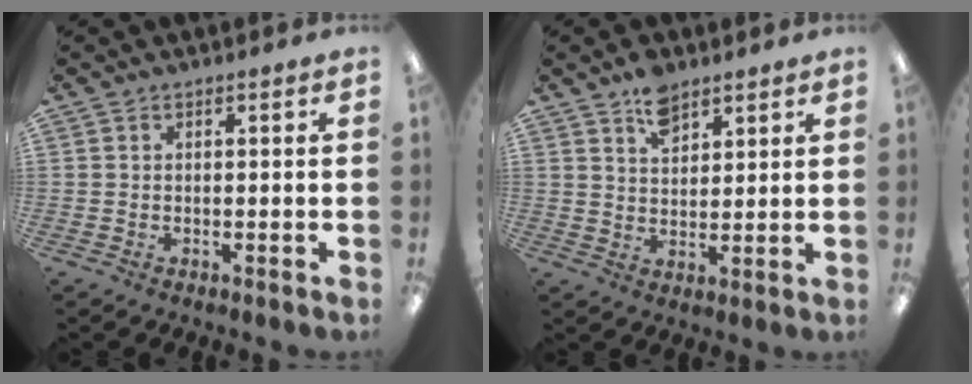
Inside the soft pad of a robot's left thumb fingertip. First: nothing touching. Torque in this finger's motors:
{"motor_torque": [1.03, 0.30, 1.24, -0.75, 0.01]}